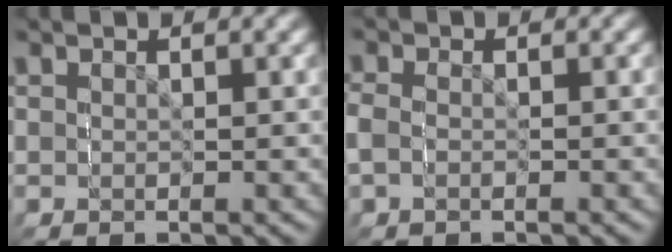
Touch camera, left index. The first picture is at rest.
{"total": 1.1, "force": [-0.9, -0.1, -0.6], "torque": [0.001, -0.012, -0.014]}